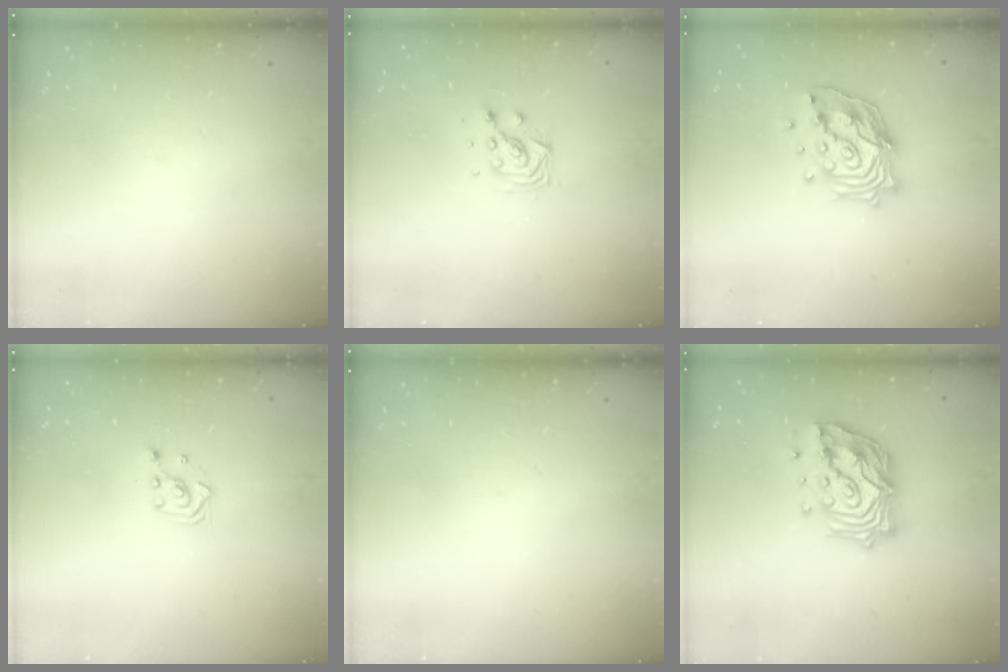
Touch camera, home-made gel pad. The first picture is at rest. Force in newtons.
{"total": 6.1, "press": 6.1, "slide": 0.5}
{"total": 17.1, "press": 17.1, "slide": 1.3}
{"total": 2.5, "press": 2.5, "slide": 0.3}
{"total": 0.0}
{"total": 18.1, "press": 17.9, "slide": 2.6}